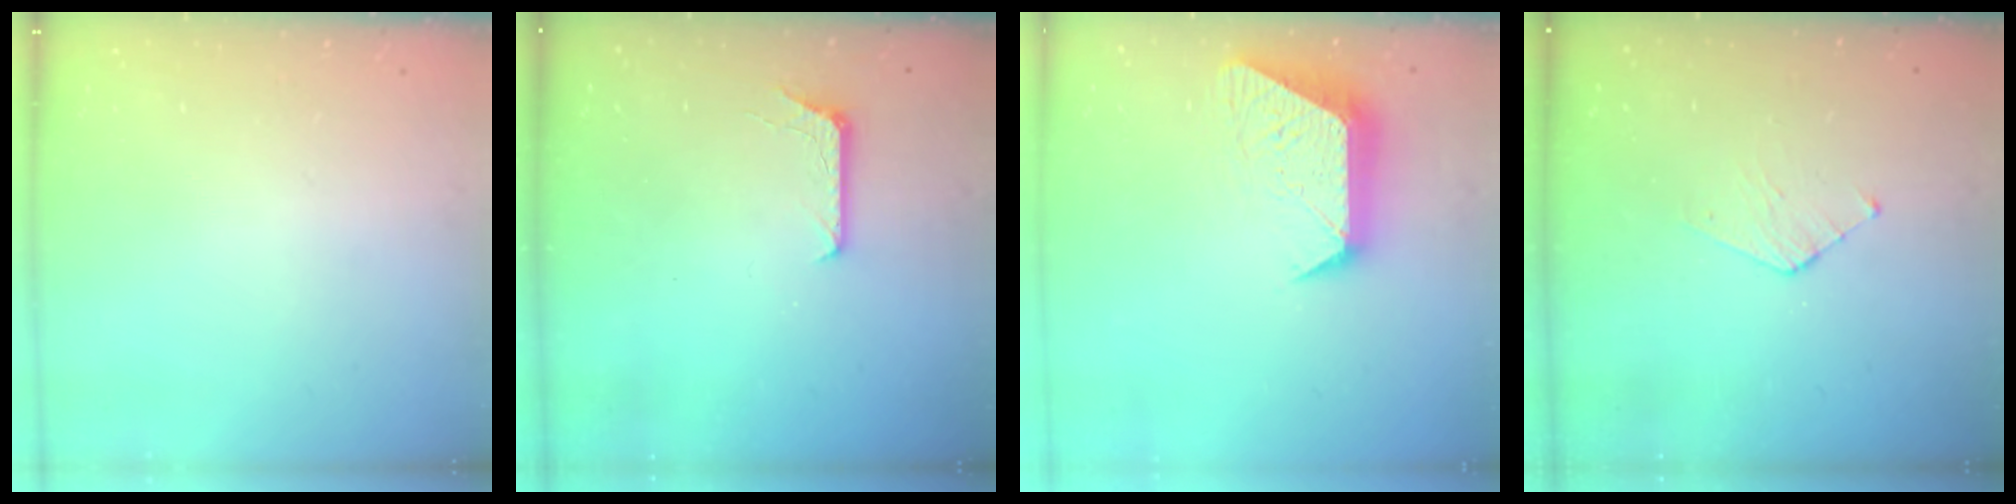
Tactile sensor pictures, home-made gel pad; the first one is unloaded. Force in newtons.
{"total": 6.3, "press": 6.3, "slide": 0.6}
{"total": 12.1, "press": 12.1, "slide": 1.0}
{"total": 3.7, "press": 3.7, "slide": 0.3}